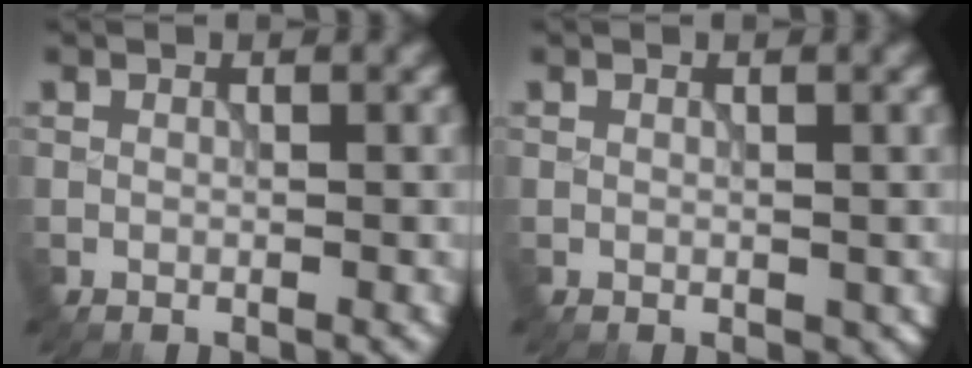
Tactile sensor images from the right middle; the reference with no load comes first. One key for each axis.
{"total": 0.7, "fx": -0.1, "fy": 0.5, "fz": 0.5, "tx": -0.009, "ty": -0.006, "tz": 0.002}